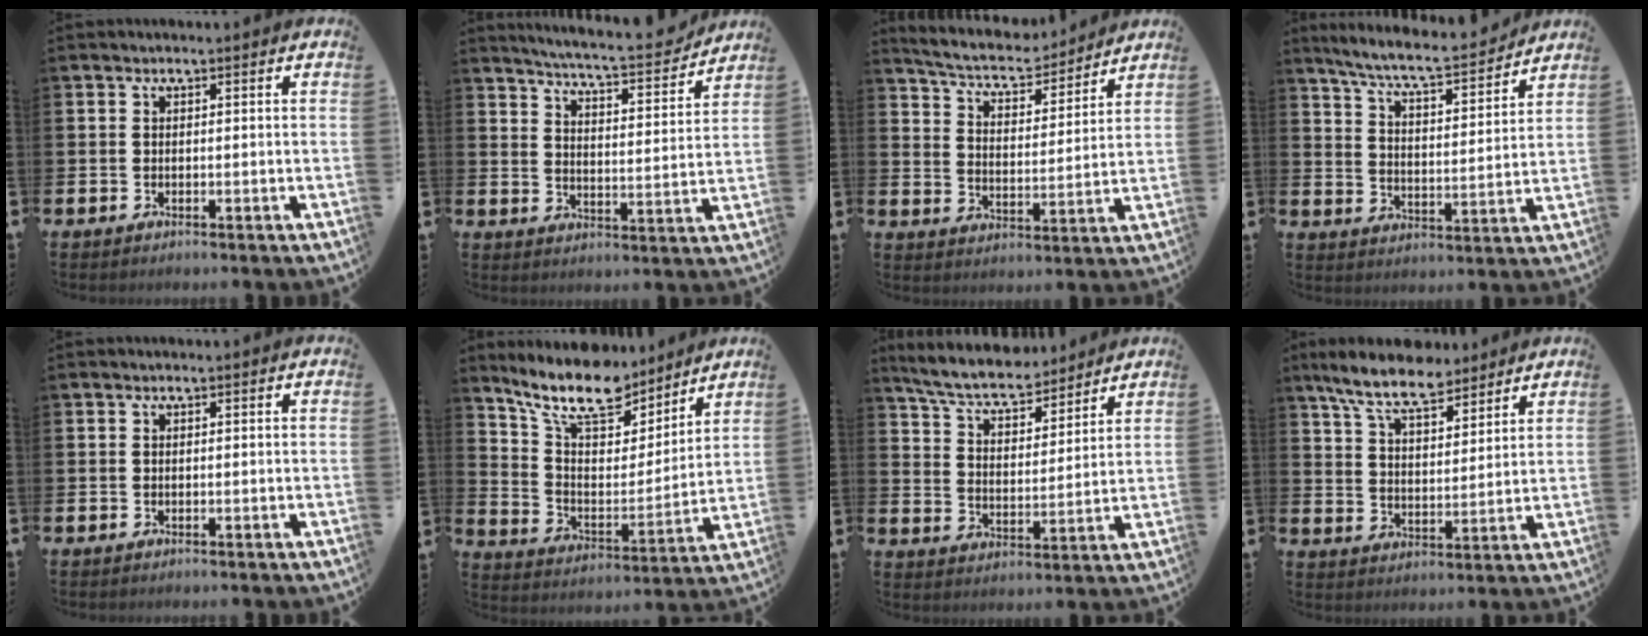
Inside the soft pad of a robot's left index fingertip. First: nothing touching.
{"total": 6.4, "force": [6.2, 0.1, 1.6], "torque": [-0.048, -0.050, 0.102]}
{"total": 6.5, "force": [6.1, 1.6, 1.7], "torque": [-0.055, -0.047, 0.100]}
{"total": 7.4, "force": [6.9, 0.8, 2.5], "torque": [-0.077, -0.050, 0.116]}
{"total": 0.0}
{"total": 11.9, "force": [10.1, 4.3, 4.7], "torque": [-0.116, -0.066, 0.175]}
{"total": 7.2, "force": [6.6, 1.8, 2.2], "torque": [-0.063, -0.043, 0.114]}
{"total": 9.1, "force": [8.0, 2.4, 3.6], "torque": [-0.090, -0.030, 0.145]}